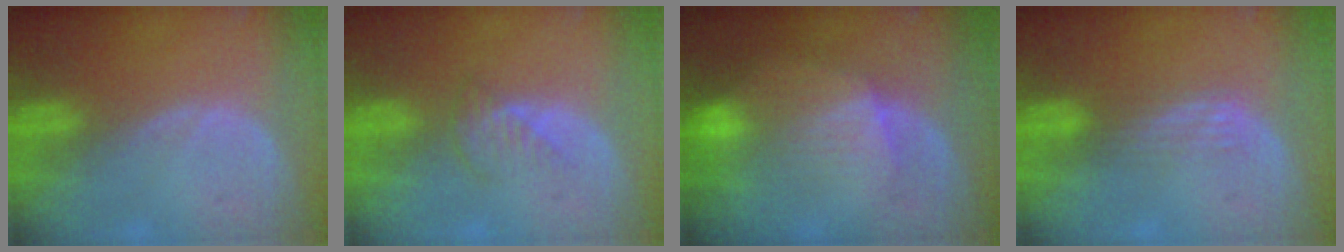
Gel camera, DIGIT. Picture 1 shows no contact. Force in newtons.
{"total": 2.6, "press": 2.6, "slide": 0.4}
{"total": 8.9, "press": 8.0, "slide": 3.9}
{"total": 2.9, "press": 2.5, "slide": 1.5}